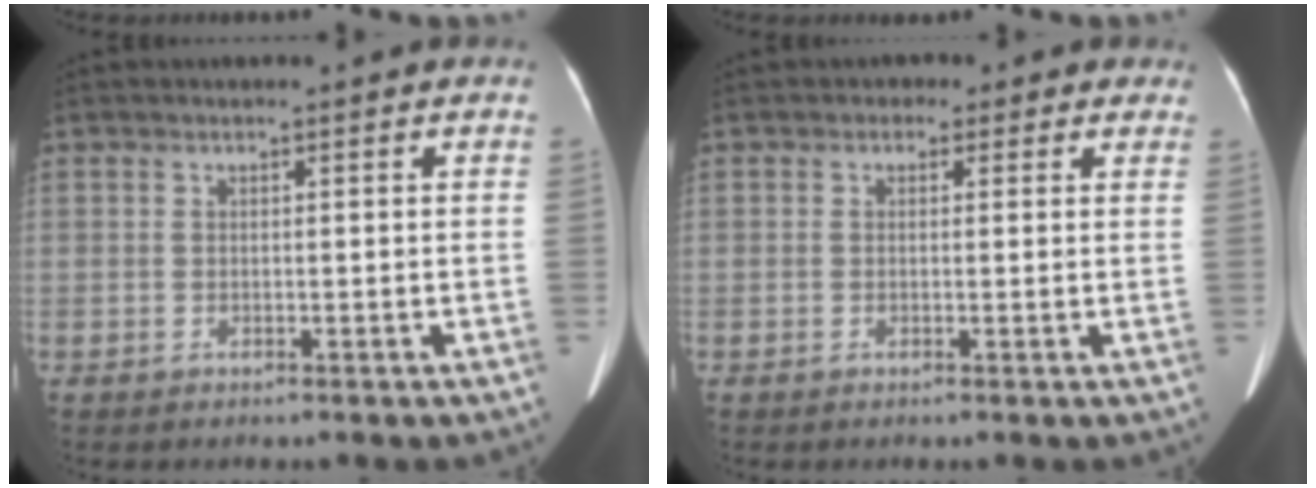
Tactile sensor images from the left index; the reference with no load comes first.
{"total": 2.6, "force": [1.4, 2.1, 0.7], "torque": [0.009, 0.008, 0.007]}